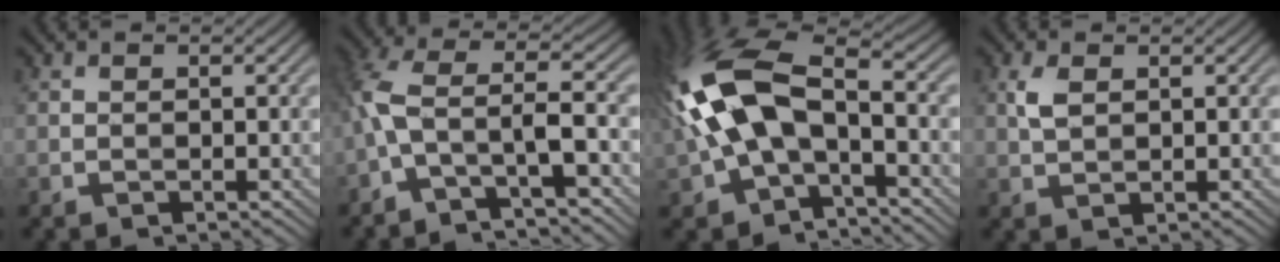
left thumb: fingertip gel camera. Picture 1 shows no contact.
{"total": 7.4, "force": [-3.0, 2.4, 6.3], "torque": [-0.141, 0.016, -0.072]}
{"total": 13.7, "force": [-0.9, 7.3, 11.6], "torque": [-0.269, 0.026, -0.030]}
{"total": 2.2, "force": [0.9, 1.2, 1.6], "torque": [-0.043, 0.003, 0.019]}